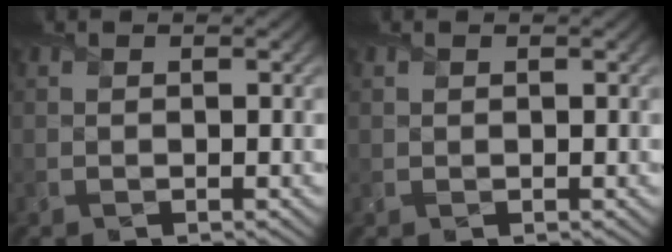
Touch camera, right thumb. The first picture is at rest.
{"total": 0.6, "force": [0.4, 0.4, 0.1], "torque": [-0.003, -0.002, 0.008]}